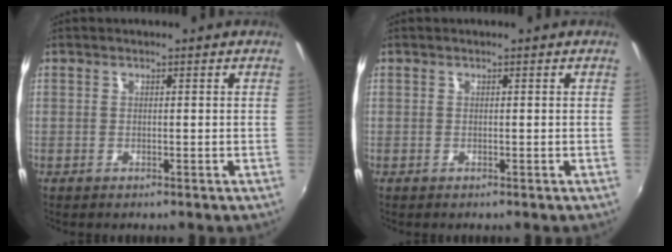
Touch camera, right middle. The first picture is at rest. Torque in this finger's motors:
{"motor_torque": [0.12, -0.34, -0.01, -0.01]}